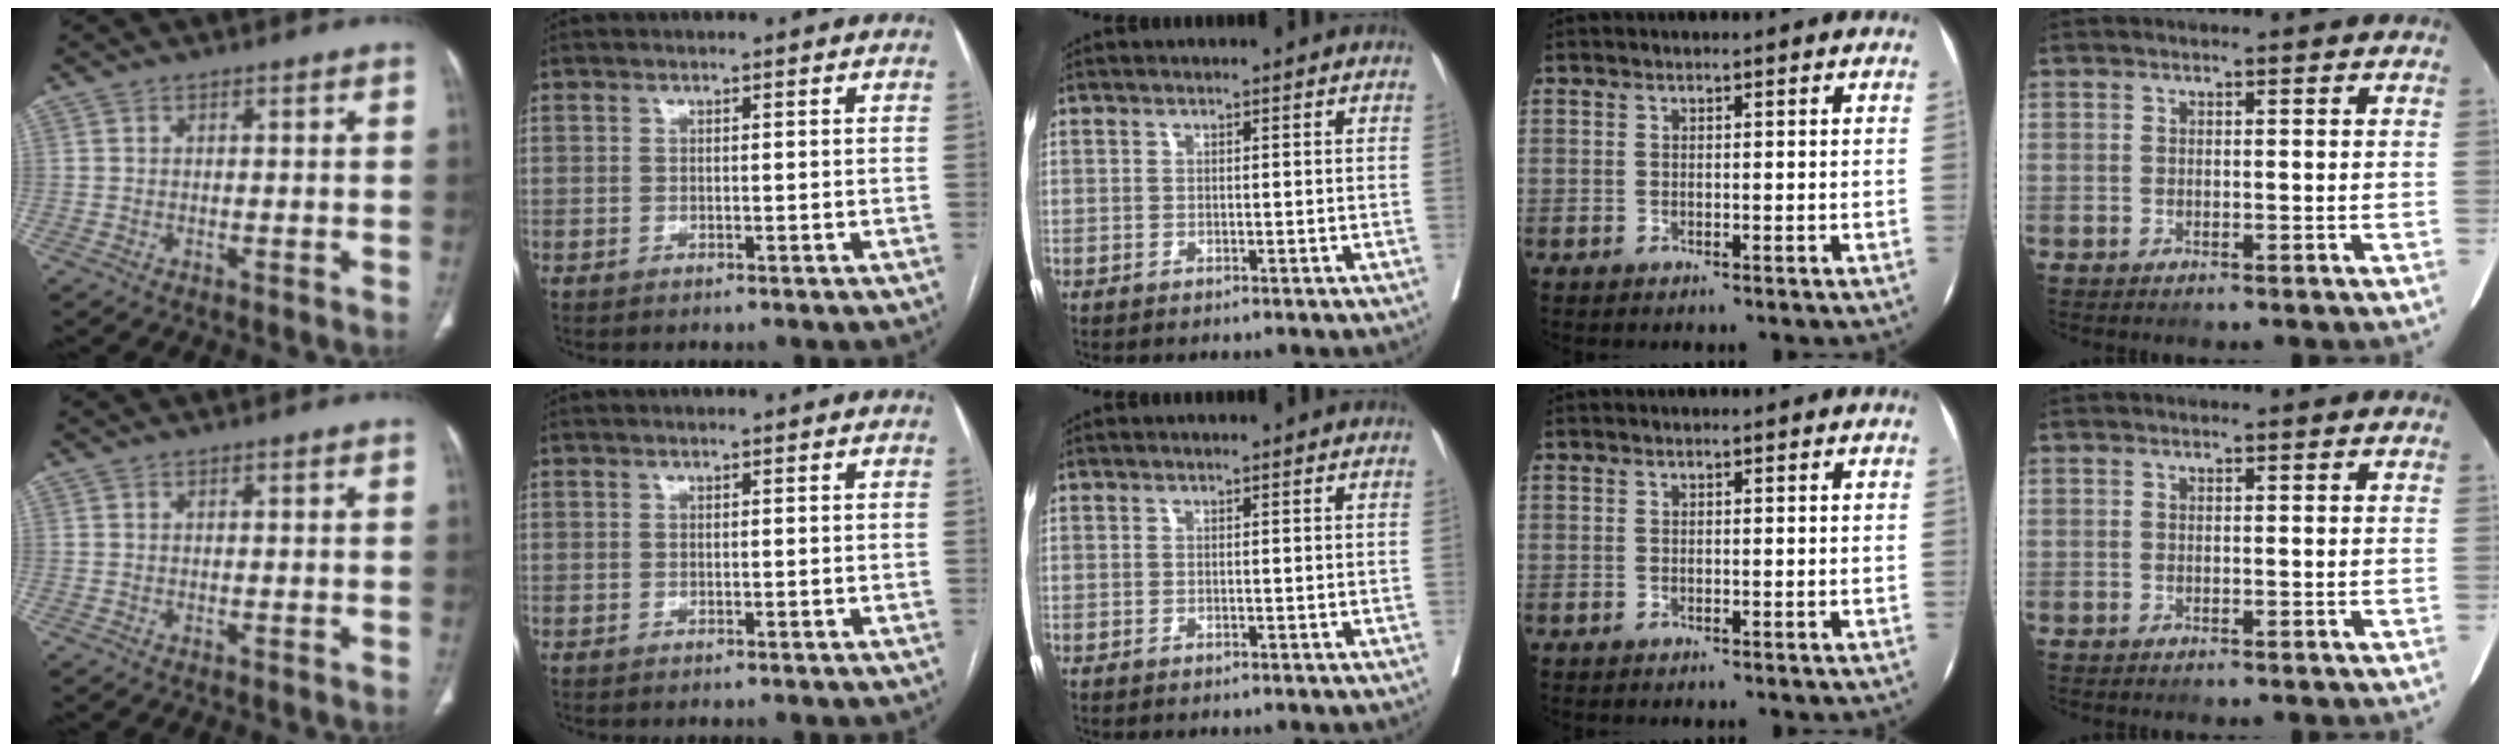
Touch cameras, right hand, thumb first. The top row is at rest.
{}